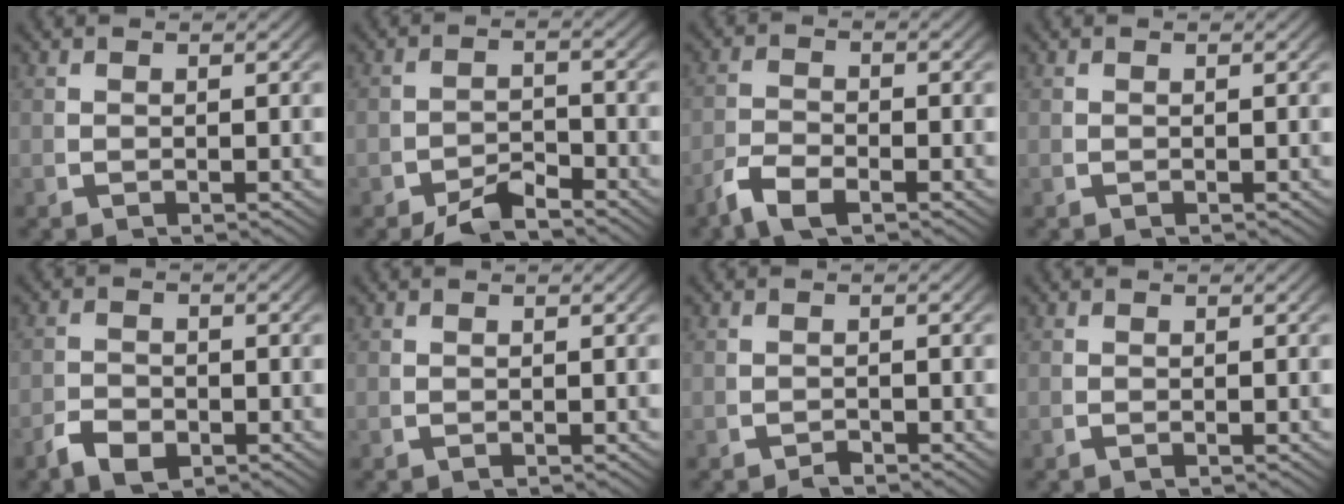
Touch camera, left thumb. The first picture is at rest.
{"total": 3.6, "force": [-3.1, 1.3, 1.3], "torque": [-0.009, -0.013, -0.055]}
{"total": 2.8, "force": [-1.9, 1.1, 1.7], "torque": [-0.041, -0.008, -0.037]}
{"total": 0.0}
{"total": 2.8, "force": [-1.8, 1.7, 1.4], "torque": [-0.022, -0.010, -0.032]}
{"total": 0.0}
{"total": 1.1, "force": [-1.1, 0.1, 0.1], "torque": [0.002, -0.004, -0.020]}
{"total": 0.0}